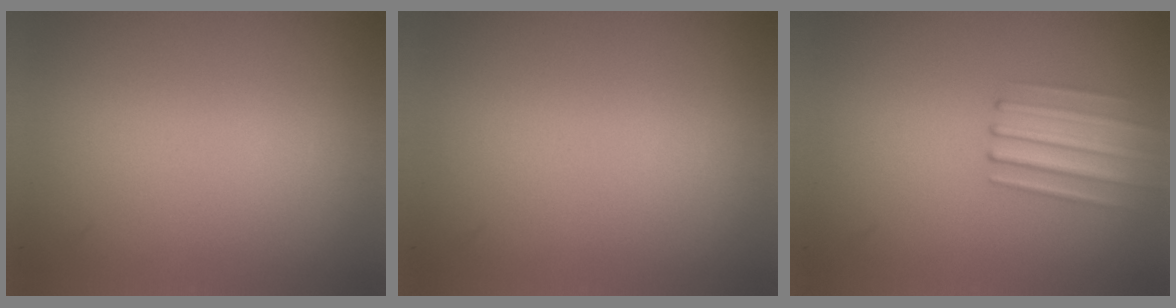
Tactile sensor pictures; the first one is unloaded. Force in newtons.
{"total": 0.0}
{"total": 2.6}